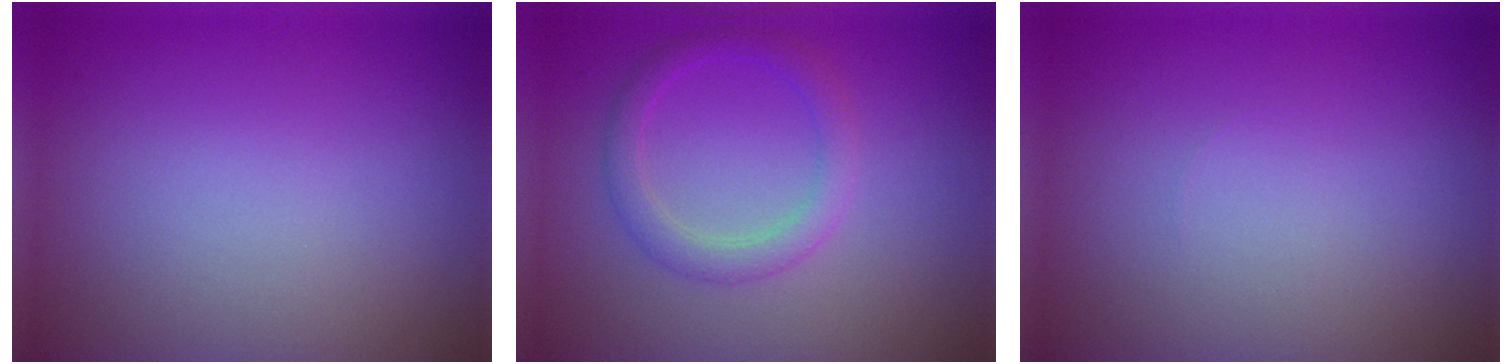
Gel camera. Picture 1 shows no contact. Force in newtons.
{"total": 2.5, "press": 2.5, "slide": 0.1}
{"total": 0.0}